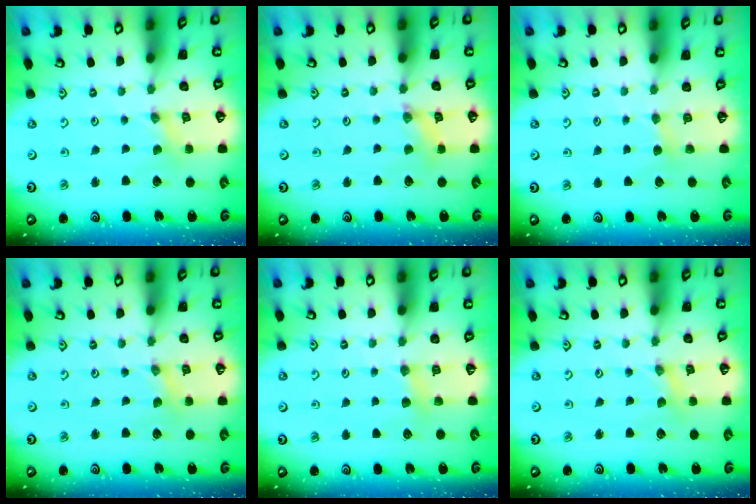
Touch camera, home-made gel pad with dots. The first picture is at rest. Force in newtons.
{"total": 2.8, "press": 2.8, "slide": 0.3}
{"total": 2.9, "press": 2.9, "slide": 0.4}
{"total": 0.6, "press": 0.6, "slide": 0.1}
{"total": 5.0, "press": 5.0, "slide": 0.7}
{"total": 0.6, "press": 0.6, "slide": 0.1}